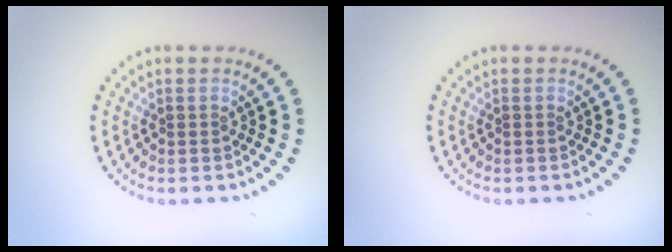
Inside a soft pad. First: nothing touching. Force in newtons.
{"total": 0.0}